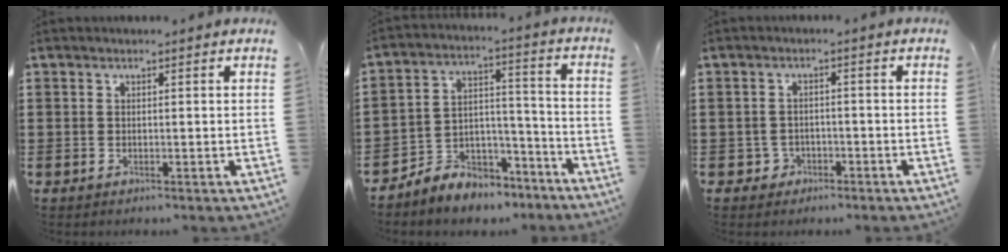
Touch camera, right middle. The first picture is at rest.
{"total": 6.1, "force": [-5.8, 2.0, -0.3], "torque": [-0.004, 0.012, -0.119]}
{"total": 2.3, "force": [-1.6, 1.6, 0.3], "torque": [-0.013, 0.002, -0.037]}